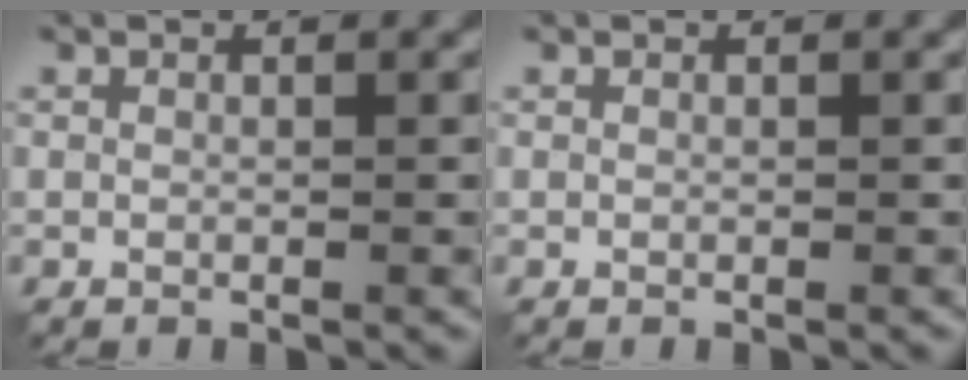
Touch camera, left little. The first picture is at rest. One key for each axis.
{"total": 0.0}